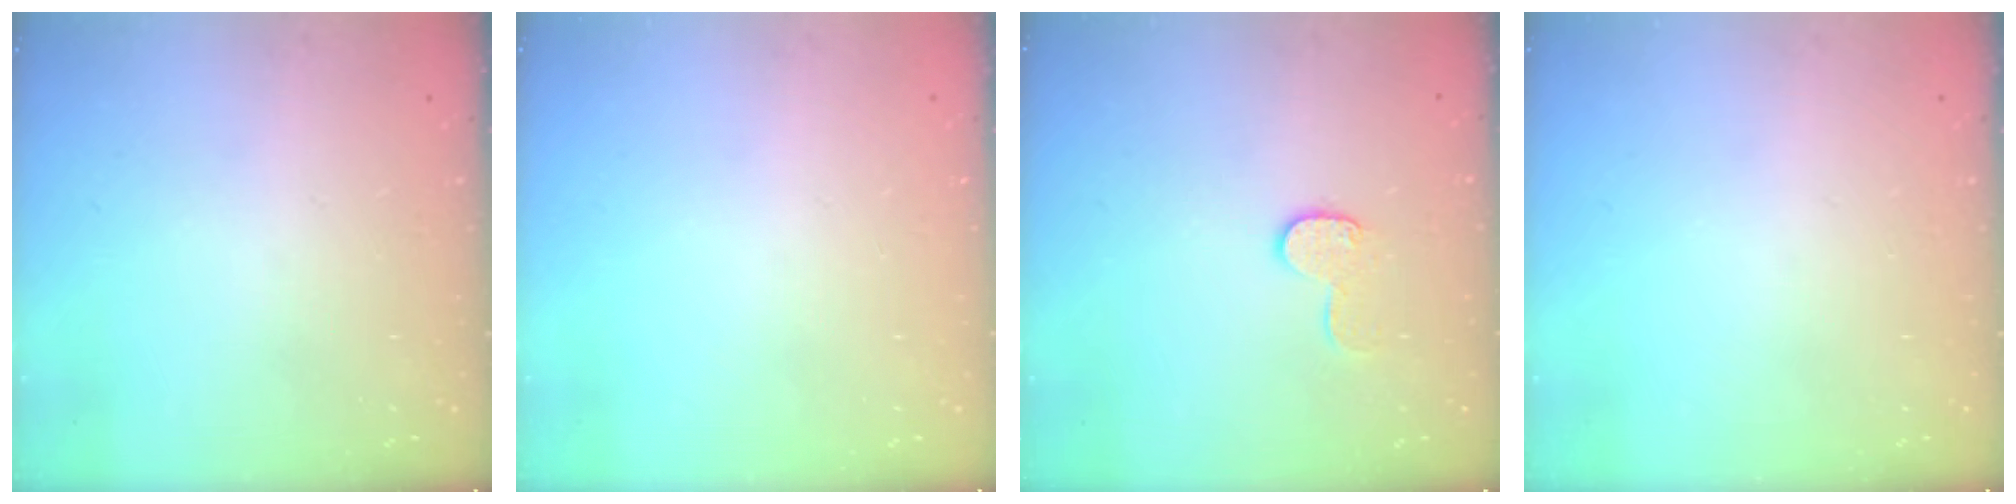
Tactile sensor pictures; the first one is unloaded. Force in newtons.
{"total": 0.0}
{"total": 8.0, "press": 8.0, "slide": 0.2}
{"total": 0.0}